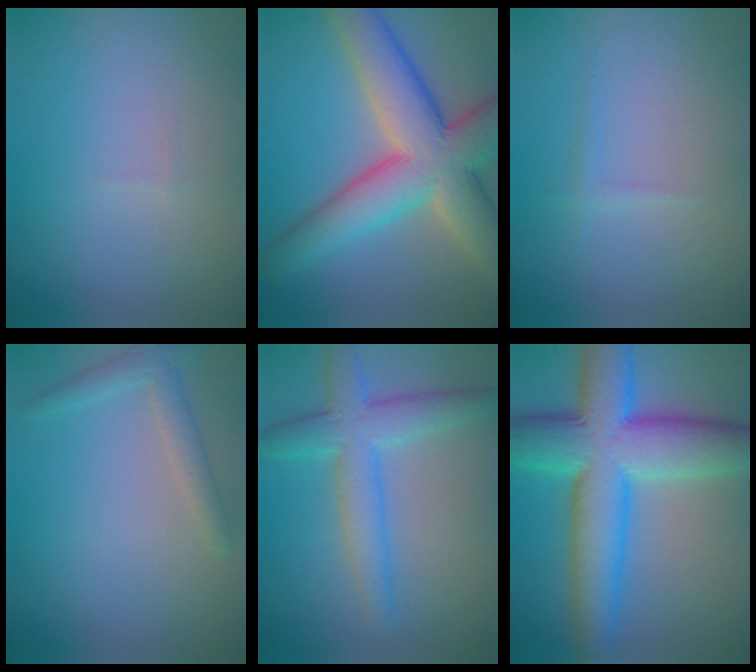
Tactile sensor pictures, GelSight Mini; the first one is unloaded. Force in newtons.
{"total": 10.4, "press": 10.4, "slide": 0.6}
{"total": 0.6, "press": 0.6, "slide": 0.0}
{"total": 1.9, "press": 1.9, "slide": 0.1}
{"total": 4.5, "press": 4.5, "slide": 0.1}
{"total": 10.9, "press": 10.9, "slide": 0.2}